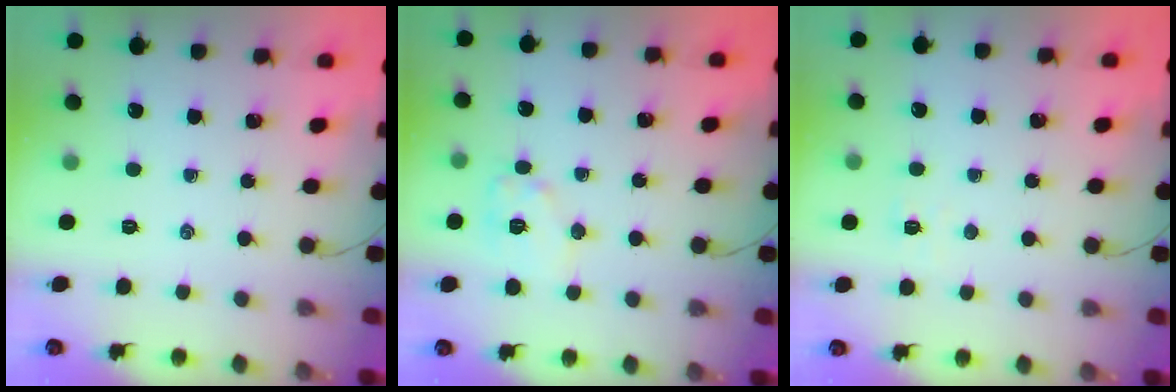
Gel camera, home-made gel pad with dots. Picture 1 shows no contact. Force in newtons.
{"total": 8.2, "press": 8.2, "slide": 0.2}
{"total": 2.8, "press": 2.7, "slide": 0.8}